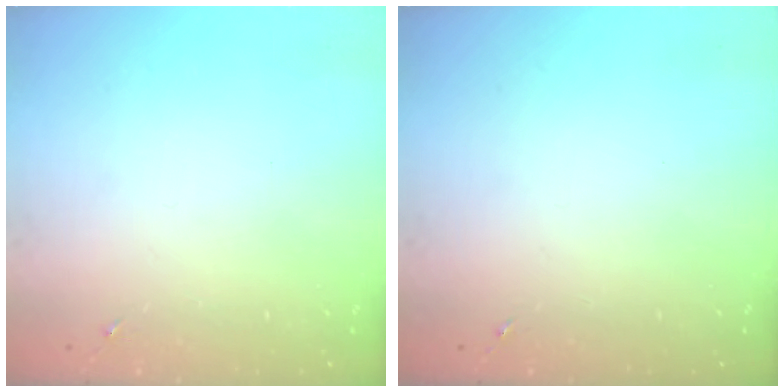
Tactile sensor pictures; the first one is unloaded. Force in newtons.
{"total": 0.0}